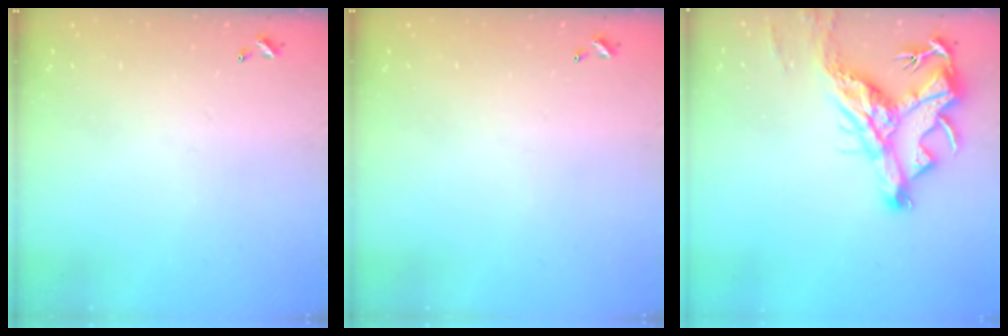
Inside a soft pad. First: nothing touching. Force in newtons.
{"total": 0.0}
{"total": 11.8, "press": 11.6, "slide": 1.9}